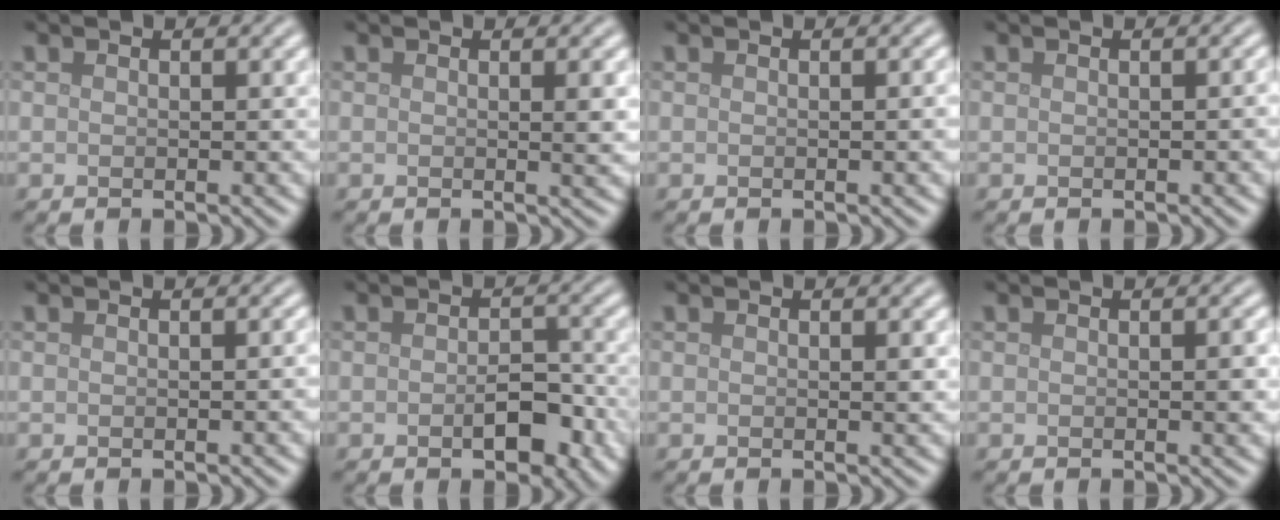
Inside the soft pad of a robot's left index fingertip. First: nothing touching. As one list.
[{"total": 1.6, "force": [0.1, 0.3, 1.6], "torque": [-0.017, 0.000, -0.002]}, {"total": 1.4, "force": [0.0, 0.3, 1.3], "torque": [-0.013, 0.003, -0.002]}, {"total": 0.7, "force": [-0.3, 0.1, 0.6], "torque": [-0.008, 0.003, -0.001]}, {"total": 1.0, "force": [-0.1, 0.2, 0.9], "torque": [-0.007, 0.003, -0.002]}, {"total": 3.5, "force": [-1.3, 1.7, 2.7], "torque": [-0.037, 0.000, -0.015]}, {"total": 0.6, "force": [0.0, 0.0, 0.6], "torque": [-0.006, -0.001, 0.000]}, {"total": 1.2, "force": [0.0, 0.2, 1.2], "torque": [-0.015, 0.000, 0.000]}]